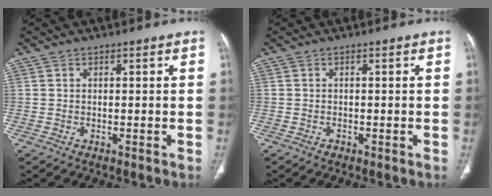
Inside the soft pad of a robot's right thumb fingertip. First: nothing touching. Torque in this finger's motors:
{"motor_torque": [0.15, -0.23, 0.46, -0.16, -0.06]}